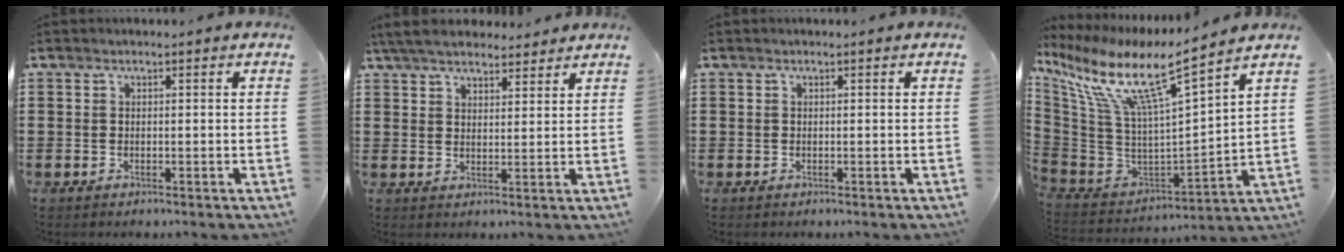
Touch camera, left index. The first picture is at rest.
{"total": 5.5, "force": [4.9, 1.4, 1.8], "torque": [-0.051, -0.006, 0.094]}
{"total": 0.0}
{"total": 11.1, "force": [6.8, 1.1, 8.7], "torque": [-0.196, -0.053, 0.106]}